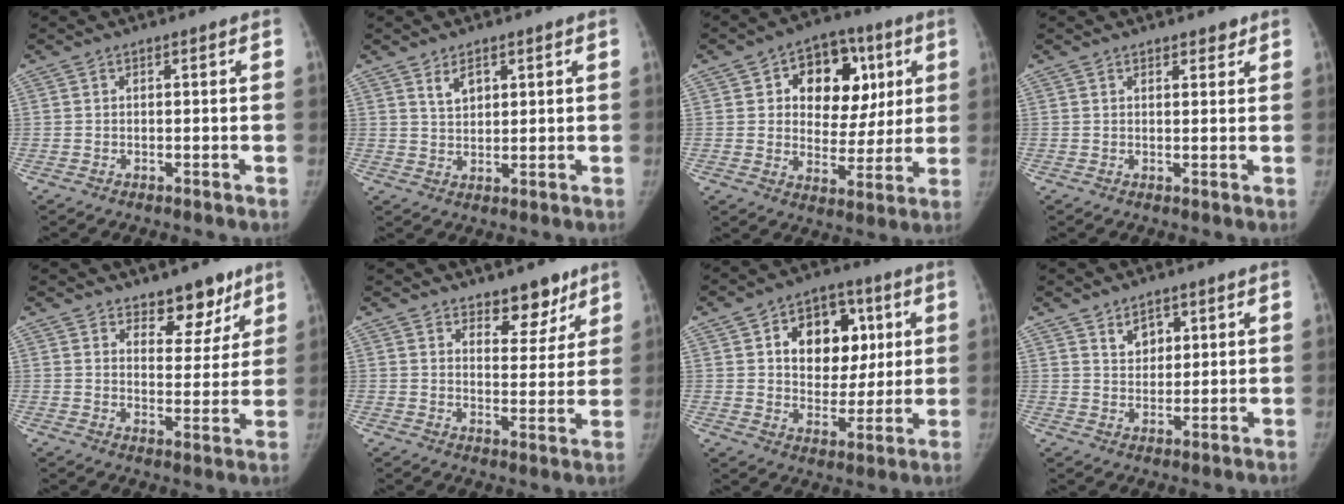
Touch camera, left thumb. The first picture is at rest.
{"total": 3.6, "force": [2.1, 2.0, 2.2], "torque": [-0.028, -0.014, 0.043]}
{"total": 16.4, "force": [4.9, 11.6, 10.6], "torque": [-0.090, 0.004, 0.077]}
{"total": 1.8, "force": [1.4, 1.0, 0.6], "torque": [0.008, -0.009, 0.017]}
{"total": 8.3, "force": [6.1, 4.5, 3.4], "torque": [0.002, -0.039, 0.089]}
{"total": 7.6, "force": [5.6, 4.0, 3.2], "torque": [0.000, -0.037, 0.082]}
{"total": 15.2, "force": [4.3, 11.0, 9.5], "torque": [-0.081, -0.003, 0.069]}
{"total": 4.3, "force": [2.3, 3.0, 2.1], "torque": [-0.010, -0.018, 0.044]}